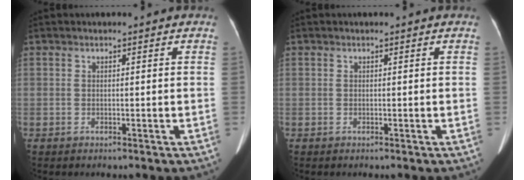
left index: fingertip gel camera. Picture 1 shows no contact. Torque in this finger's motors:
{"motor_torque": [0.05, 0.05, 0.00, 0.01]}